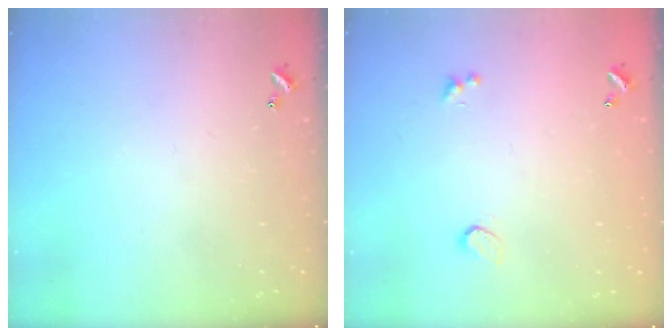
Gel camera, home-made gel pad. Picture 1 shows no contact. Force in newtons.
{"total": 0.7, "press": 0.5, "slide": 0.4}